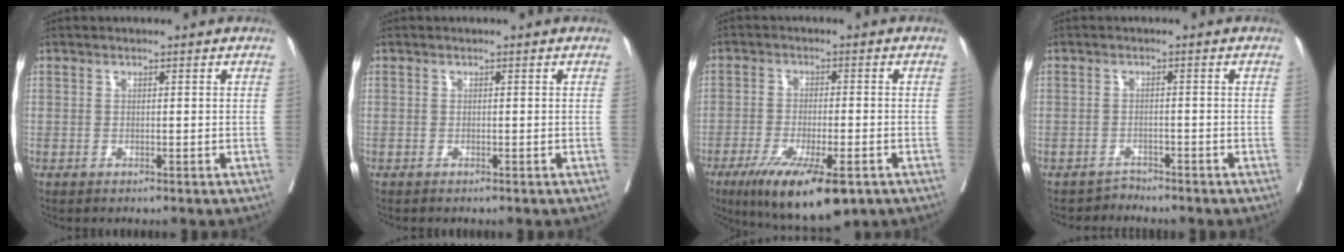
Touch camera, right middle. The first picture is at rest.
{"total": 0.0}
{"total": 12.6, "force": [-7.6, 3.1, 9.6], "torque": [-0.154, -0.026, -0.120]}
{"total": 1.7, "force": [-1.4, 0.0, -0.9], "torque": [0.020, -0.007, -0.026]}